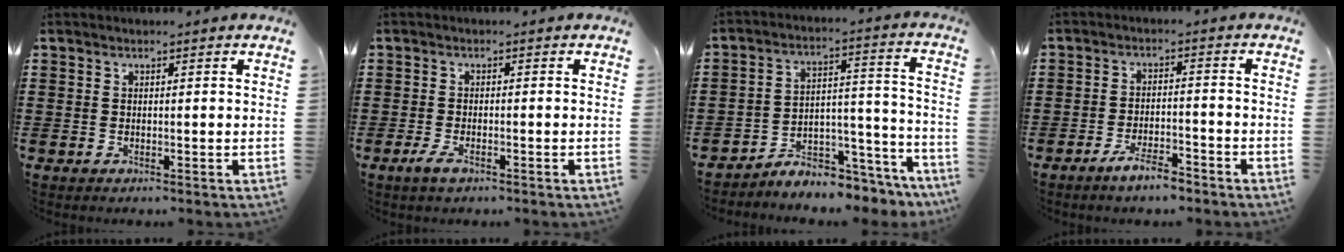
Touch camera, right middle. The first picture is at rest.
{"total": 2.2, "force": [-1.2, 0.6, 1.7], "torque": [-0.046, -0.009, -0.025]}
{"total": 5.6, "force": [-5.4, 1.1, 1.0], "torque": [-0.019, 0.005, -0.104]}
{"total": 4.5, "force": [-3.7, 0.8, 2.5], "torque": [-0.048, 0.003, -0.069]}